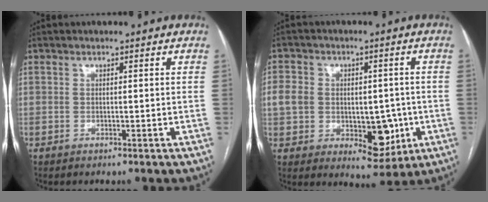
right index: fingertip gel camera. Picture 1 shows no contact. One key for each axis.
{"total": 11.4, "fx": -1.7, "fy": 7.9, "fz": 8.1, "tx": -0.103, "ty": 0.013, "tz": -0.011}